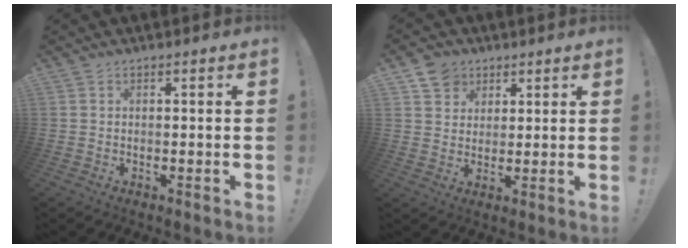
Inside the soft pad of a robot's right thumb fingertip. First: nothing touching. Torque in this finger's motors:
{"motor_torque": [-0.09, 0.08, -0.01, 0.06, 0.03]}